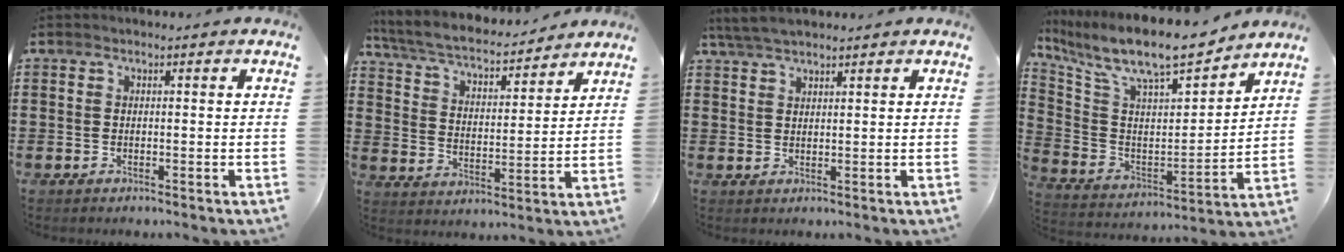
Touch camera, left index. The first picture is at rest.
{"total": 5.5, "force": [4.9, 0.8, 2.2], "torque": [-0.065, -0.031, 0.080]}
{"total": 3.5, "force": [3.1, 0.7, 1.7], "torque": [-0.040, 0.001, 0.059]}
{"total": 10.9, "force": [9.3, 2.1, 5.3], "torque": [-0.134, -0.063, 0.158]}